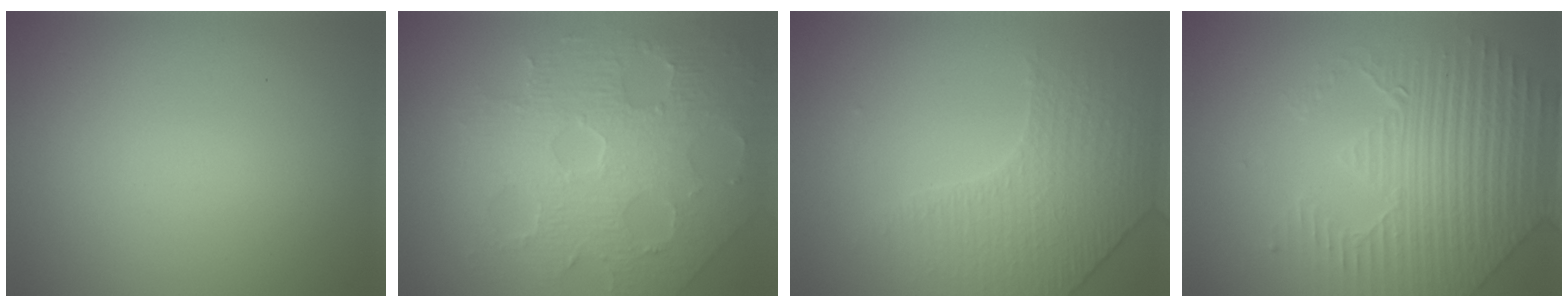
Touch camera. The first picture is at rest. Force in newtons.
{"total": 8.5, "press": 5.8, "slide": 6.2}
{"total": 3.9, "press": 3.2, "slide": 2.2}
{"total": 4.4, "press": 4.3, "slide": 1.1}